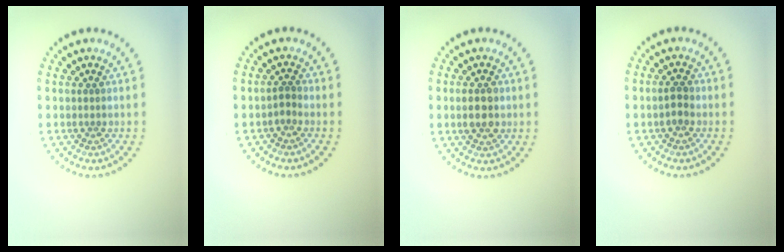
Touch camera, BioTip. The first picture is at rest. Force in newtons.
{"total": 0.8, "press": 0.7, "slide": 0.4}
{"total": 2.4, "press": 2.4, "slide": 0.1}
{"total": 1.5, "press": 1.5, "slide": 0.1}